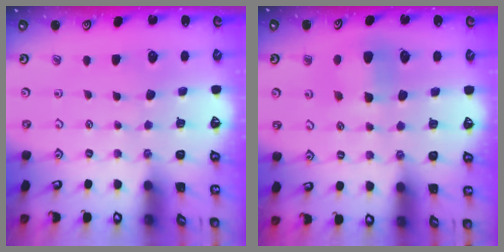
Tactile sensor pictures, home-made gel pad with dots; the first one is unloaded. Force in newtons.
{"total": 5.6, "press": 5.6, "slide": 0.1}